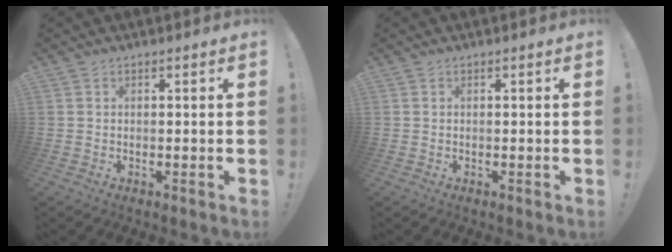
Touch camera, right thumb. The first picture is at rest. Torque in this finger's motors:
{"motor_torque": [0.03, 0.03, 0.03, 0.05, 0.04]}